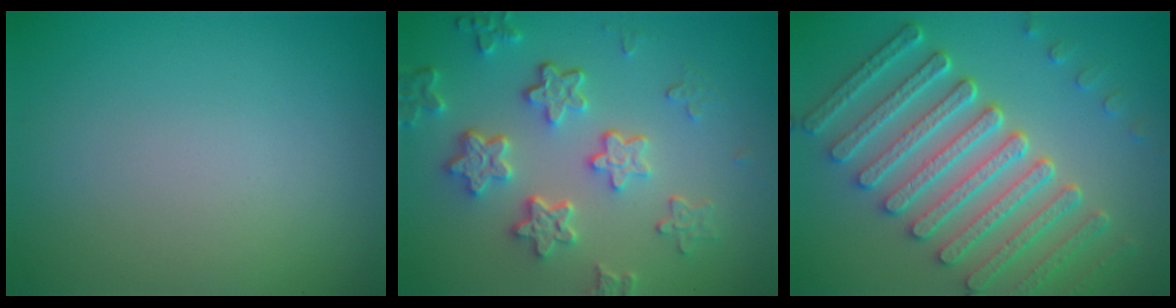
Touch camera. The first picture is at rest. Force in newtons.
{"total": 5.2, "press": 4.1, "slide": 3.2}
{"total": 7.9, "press": 6.4, "slide": 4.5}